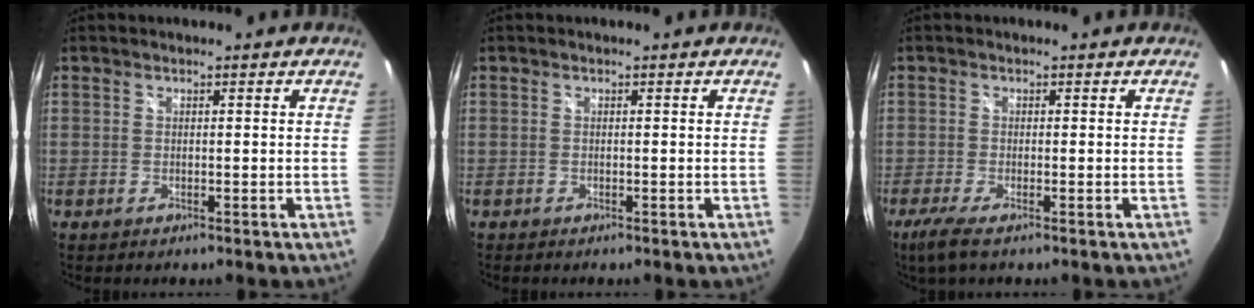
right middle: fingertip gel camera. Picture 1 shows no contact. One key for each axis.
{"total": 0.0}
{"total": 3.6, "fx": -2.2, "fy": 0.3, "fz": 2.9, "tx": -0.064, "ty": -0.014, "tz": -0.045}